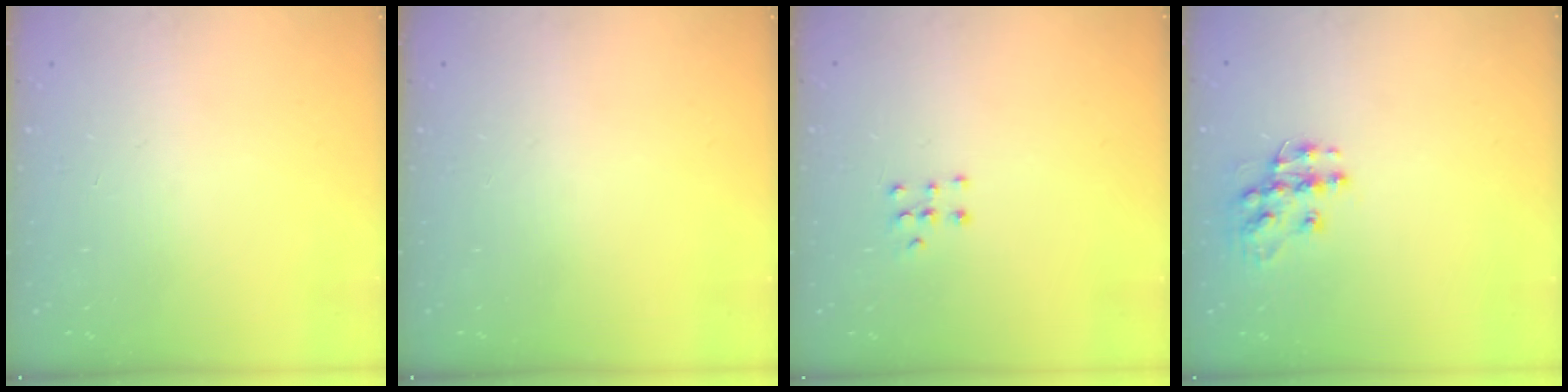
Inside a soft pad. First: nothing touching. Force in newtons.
{"total": 0.0}
{"total": 5.5, "press": 5.5, "slide": 0.9}
{"total": 10.0, "press": 10.0, "slide": 0.6}